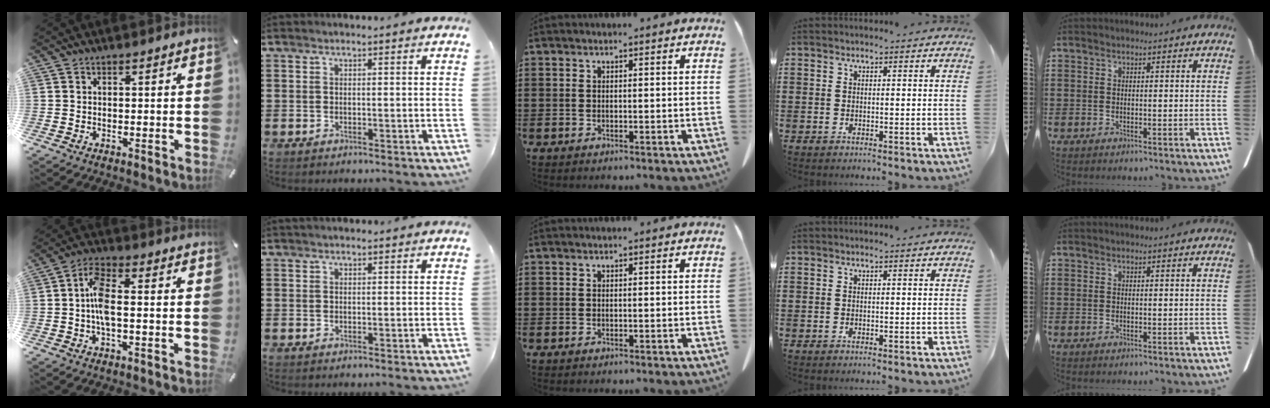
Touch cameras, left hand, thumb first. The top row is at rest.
{"thumb": {"total": 7.0, "force": [-0.9, 2.7, 6.4], "torque": [-0.134, 0.002, -0.018]}, "index": {"total": 0.6, "force": [0.4, 0.3, 0.3], "torque": [-0.006, 0.003, 0.008]}}